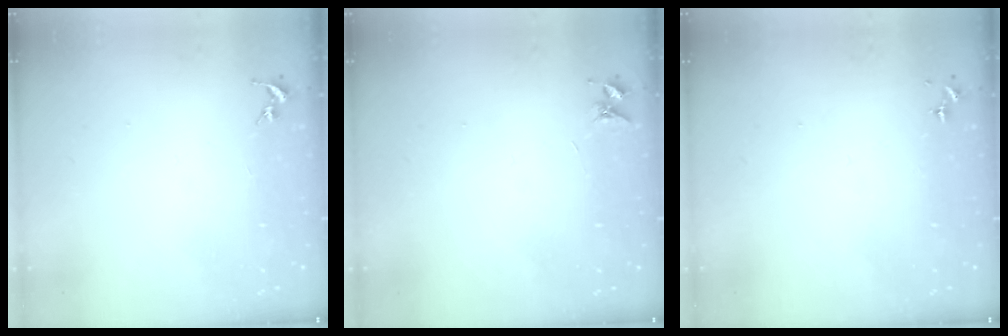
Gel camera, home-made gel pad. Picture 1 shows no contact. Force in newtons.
{"total": 3.6, "press": 3.6, "slide": 0.5}
{"total": 0.0}